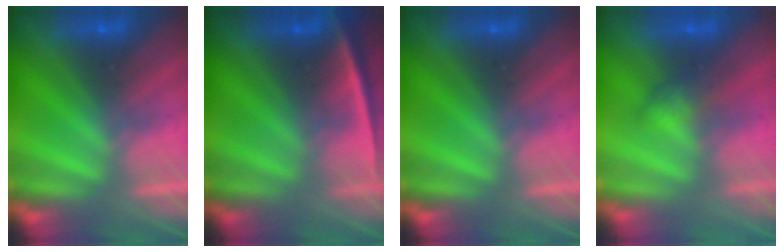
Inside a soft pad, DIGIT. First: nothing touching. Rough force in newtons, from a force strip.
{"total": 2.3}
{"total": 0.0}
{"total": 2.7}